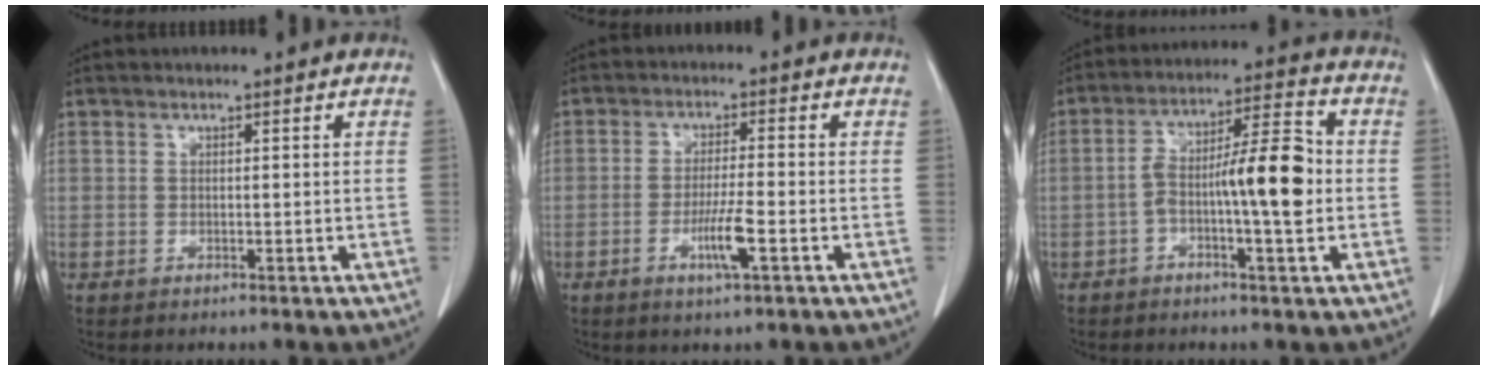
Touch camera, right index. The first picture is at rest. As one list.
[{"total": 5.2, "force": [-2.0, 0.0, 4.7], "torque": [-0.089, -0.007, -0.037]}, {"total": 10.8, "force": [-1.6, 1.6, 10.5], "torque": [-0.178, 0.026, -0.028]}]